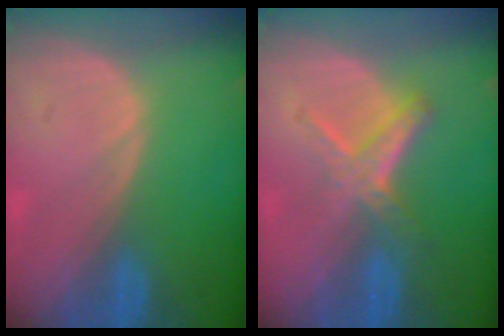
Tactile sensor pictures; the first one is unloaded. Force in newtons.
{"total": 5.2, "press": 5.1, "slide": 0.8}